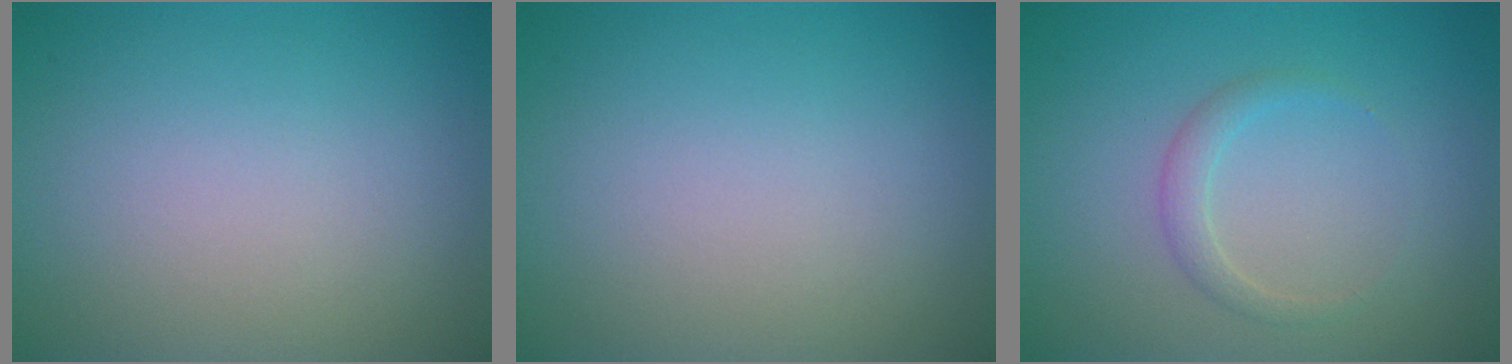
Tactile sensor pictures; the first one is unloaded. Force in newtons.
{"total": 0.0}
{"total": 1.4, "press": 1.4, "slide": 0.1}